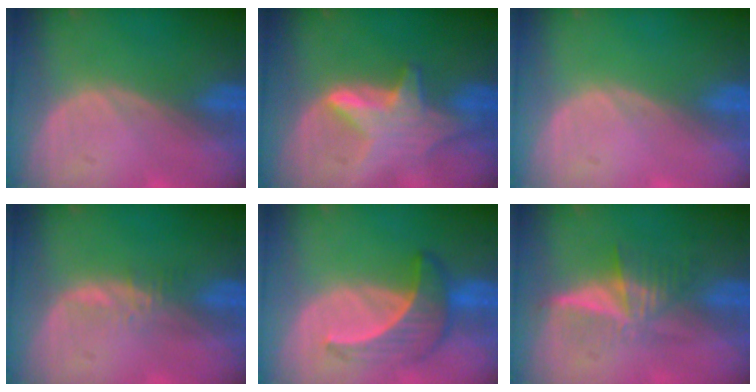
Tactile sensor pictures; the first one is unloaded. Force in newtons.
{"total": 6.2, "press": 6.2, "slide": 0.6}
{"total": 0.0}
{"total": 2.2, "press": 2.1, "slide": 0.2}
{"total": 6.3, "press": 6.1, "slide": 1.9}
{"total": 6.3, "press": 5.3, "slide": 3.4}